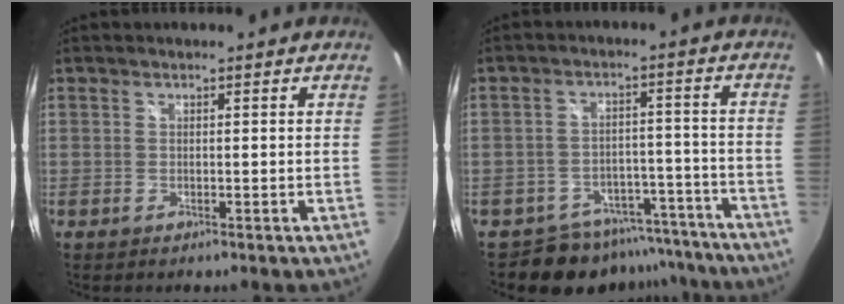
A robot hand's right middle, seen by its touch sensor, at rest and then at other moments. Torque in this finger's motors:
{"motor_torque": [-0.53, -0.70, -0.04, -0.03]}